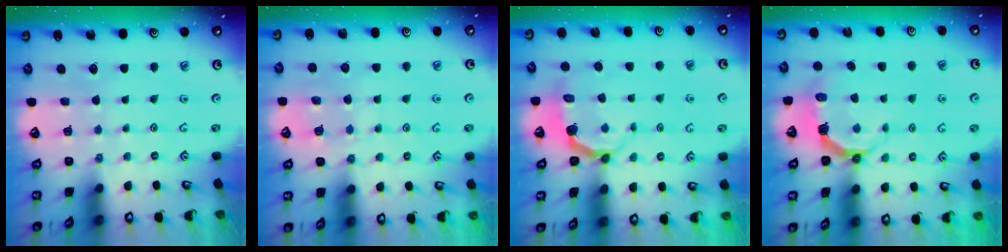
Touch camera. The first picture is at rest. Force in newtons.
{"total": 5.8, "press": 5.7, "slide": 0.6}
{"total": 4.1, "press": 2.7, "slide": 3.0}
{"total": 5.4, "press": 3.7, "slide": 3.9}